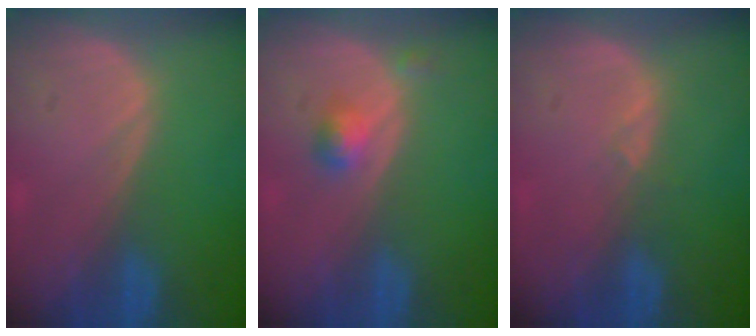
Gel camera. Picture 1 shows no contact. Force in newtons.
{"total": 2.4, "press": 2.1, "slide": 1.1}
{"total": 0.9, "press": 0.9, "slide": 0.3}